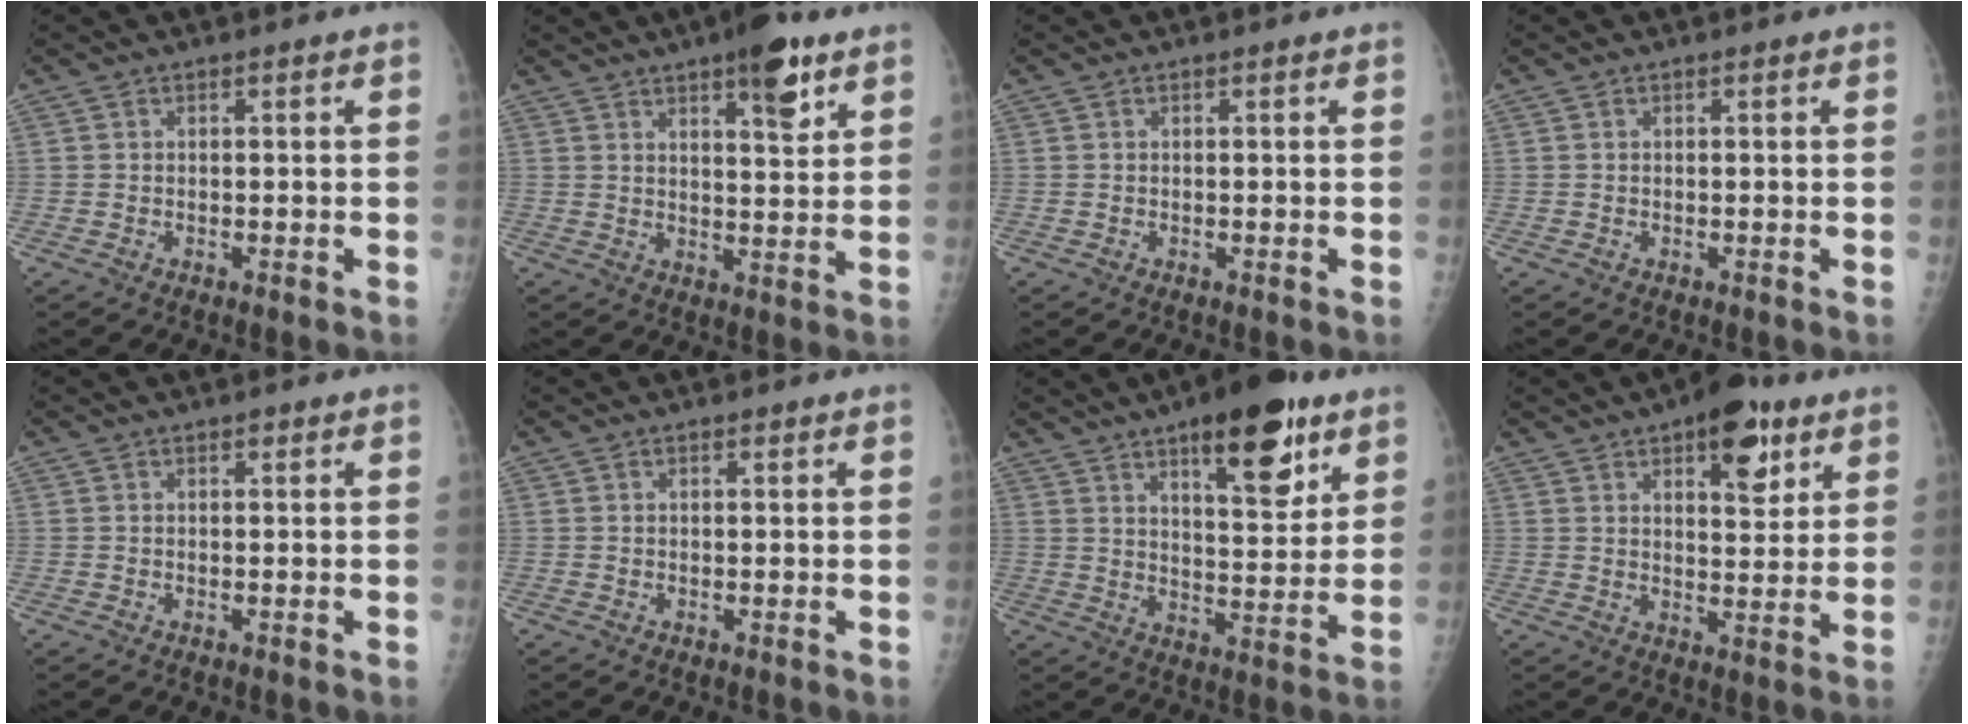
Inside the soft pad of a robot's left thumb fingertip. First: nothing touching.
{"total": 9.1, "force": [5.4, 2.7, 6.8], "torque": [-0.080, -0.028, 0.076]}
{"total": 0.0}
{"total": 0.0}
{"total": 0.6, "force": [0.4, 0.3, 0.4], "torque": [-0.003, -0.002, 0.005]}
{"total": 0.8, "force": [0.4, 0.4, 0.6], "torque": [-0.008, -0.001, 0.006]}
{"total": 15.7, "force": [8.9, 5.7, 11.6], "torque": [-0.131, -0.047, 0.130]}
{"total": 10.9, "force": [5.9, 5.0, 7.8], "torque": [-0.077, -0.025, 0.080]}